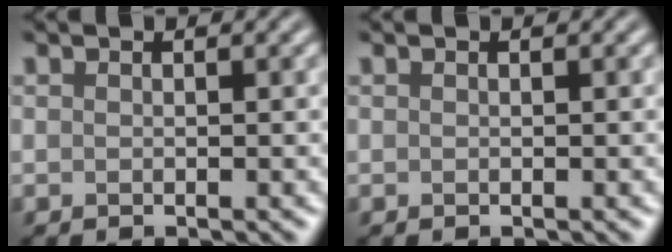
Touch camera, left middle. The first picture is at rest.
{"total": 0.0}